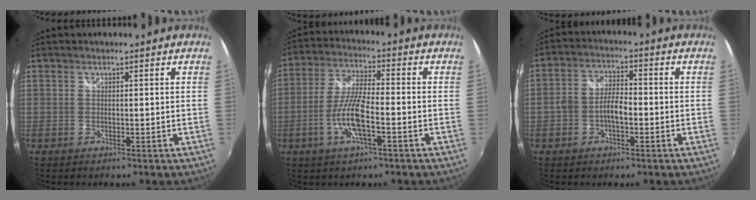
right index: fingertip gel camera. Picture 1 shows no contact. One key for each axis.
{"total": 9.2, "fx": -3.4, "fy": 1.8, "fz": 8.4, "tx": -0.175, "ty": -0.002, "tz": -0.068}
{"total": 5.2, "fx": -1.9, "fy": 2.7, "fz": 4.0, "tx": -0.080, "ty": 0.011, "tz": -0.034}